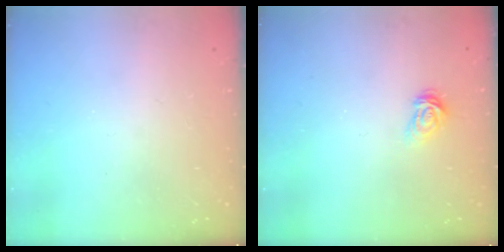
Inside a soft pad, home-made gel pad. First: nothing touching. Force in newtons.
{"total": 4.4, "press": 4.4, "slide": 0.5}